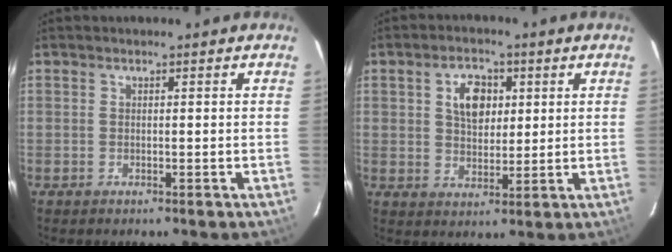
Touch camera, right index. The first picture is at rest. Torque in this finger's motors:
{"motor_torque": [0.12, 0.01, 0.26, 0.07]}